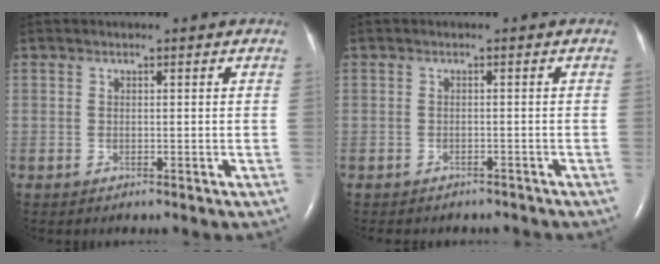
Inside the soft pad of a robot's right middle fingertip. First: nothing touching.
{"total": 5.5, "force": [-4.9, 2.1, 1.4], "torque": [-0.015, 0.004, -0.055]}